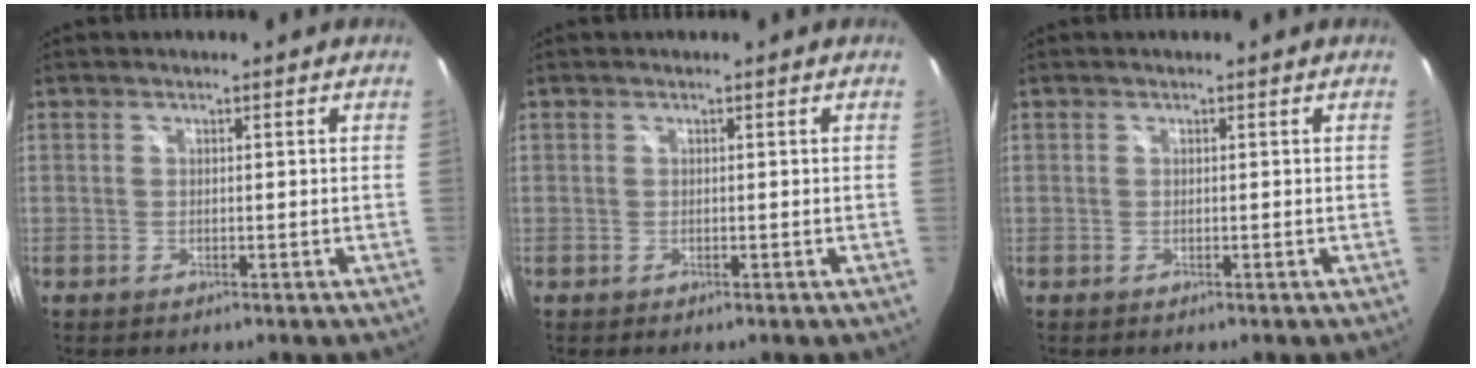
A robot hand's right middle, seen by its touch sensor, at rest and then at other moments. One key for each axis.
{"total": 0.0}
{"total": 0.0}